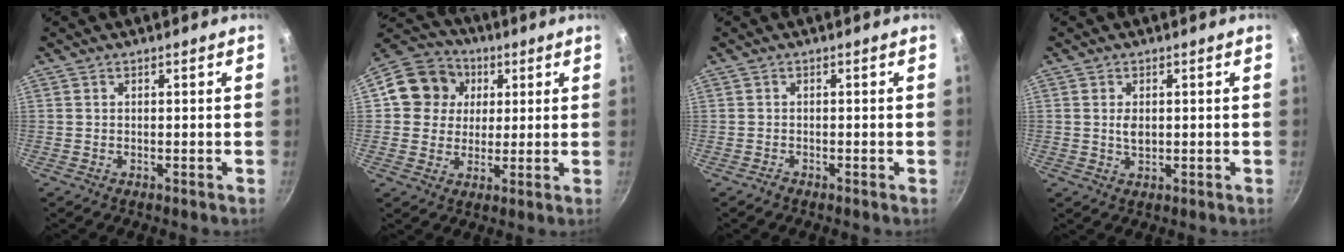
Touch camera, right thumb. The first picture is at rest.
{"total": 11.7, "force": [2.8, 10.6, 4.3], "torque": [-0.046, 0.017, 0.033]}
{"total": 0.5, "force": [-0.5, 0.1, 0.1], "torque": [-0.011, 0.007, -0.011]}
{"total": 2.6, "force": [0.3, 1.6, 2.0], "torque": [-0.033, -0.003, 0.007]}